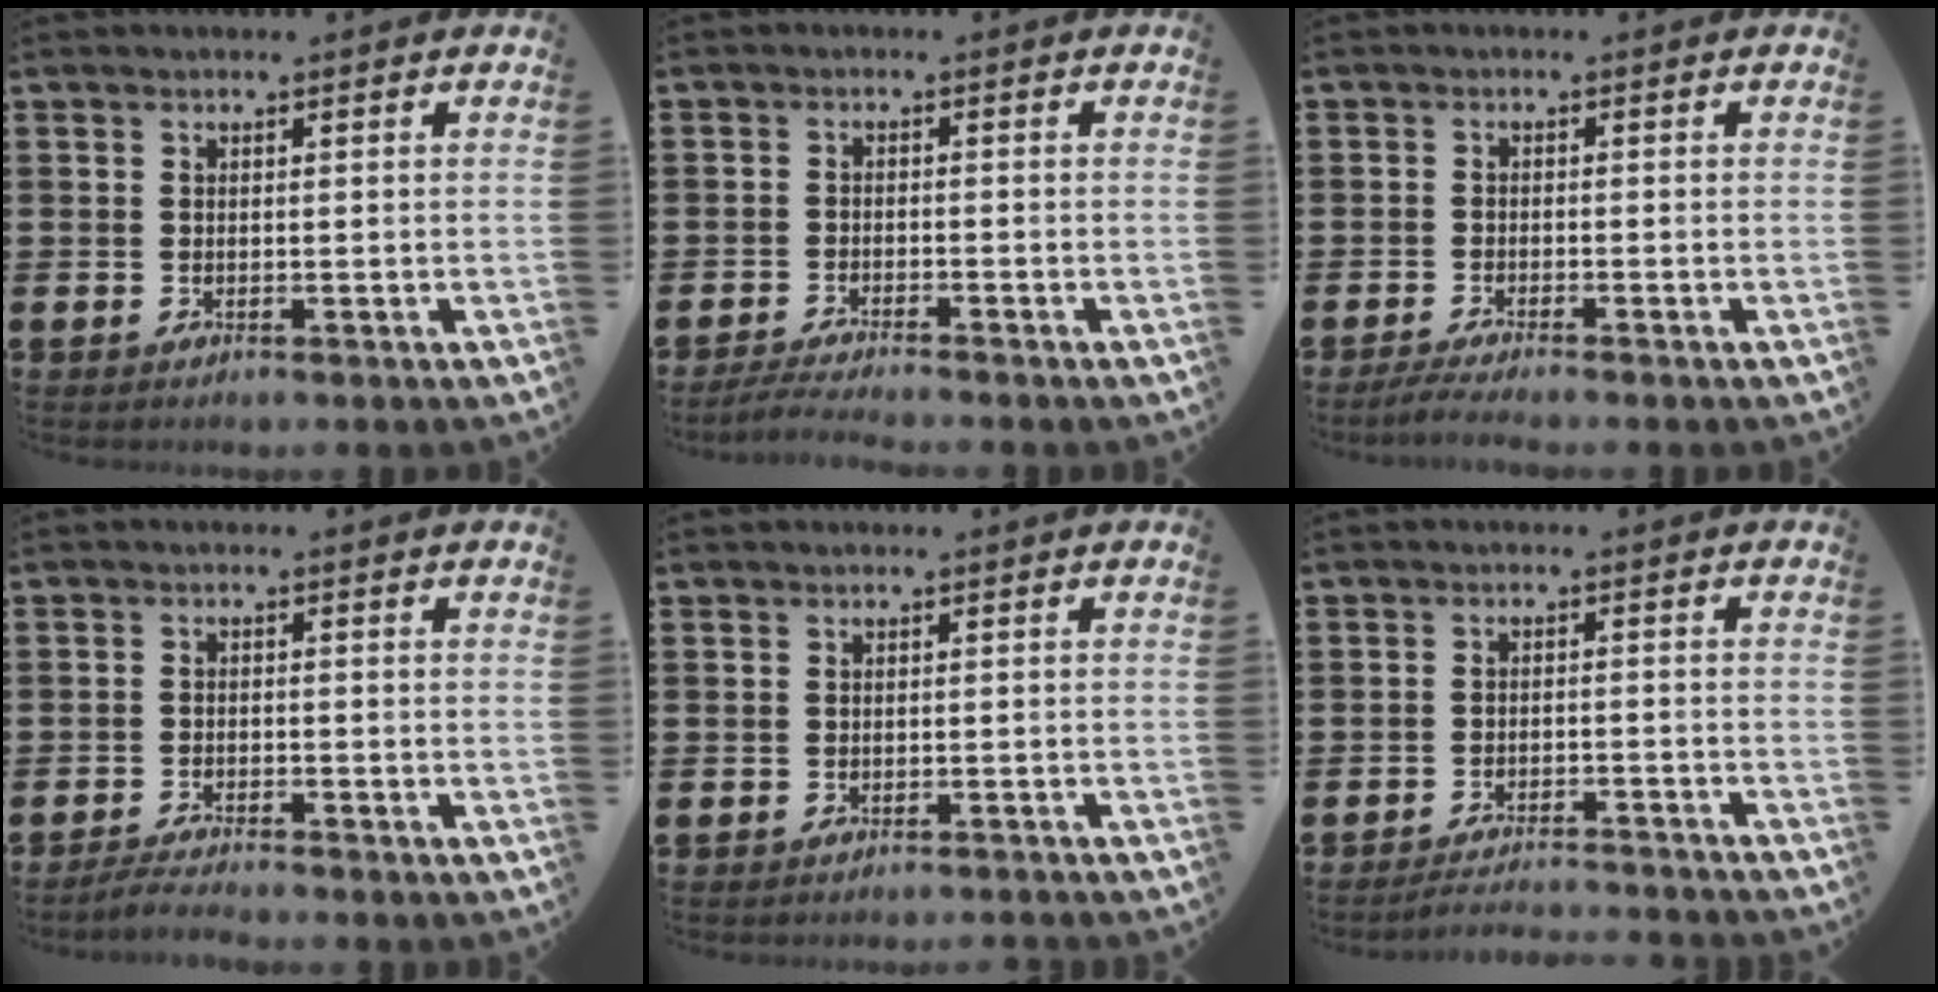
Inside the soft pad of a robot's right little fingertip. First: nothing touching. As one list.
[{"total": 2.1, "force": [-2.0, -0.1, 0.8], "torque": [-0.012, 0.003, -0.038]}, {"total": 1.8, "force": [-1.5, 0.0, 0.9], "torque": [-0.015, 0.002, -0.029]}, {"total": 2.0, "force": [-2.0, -0.1, 0.4], "torque": [-0.007, 0.005, -0.040]}, {"total": 0.7, "force": [-0.7, -0.1, 0.0], "torque": [-0.001, -0.001, -0.015]}, {"total": 2.6, "force": [-2.6, -0.2, 0.2], "torque": [-0.005, 0.003, -0.054]}]